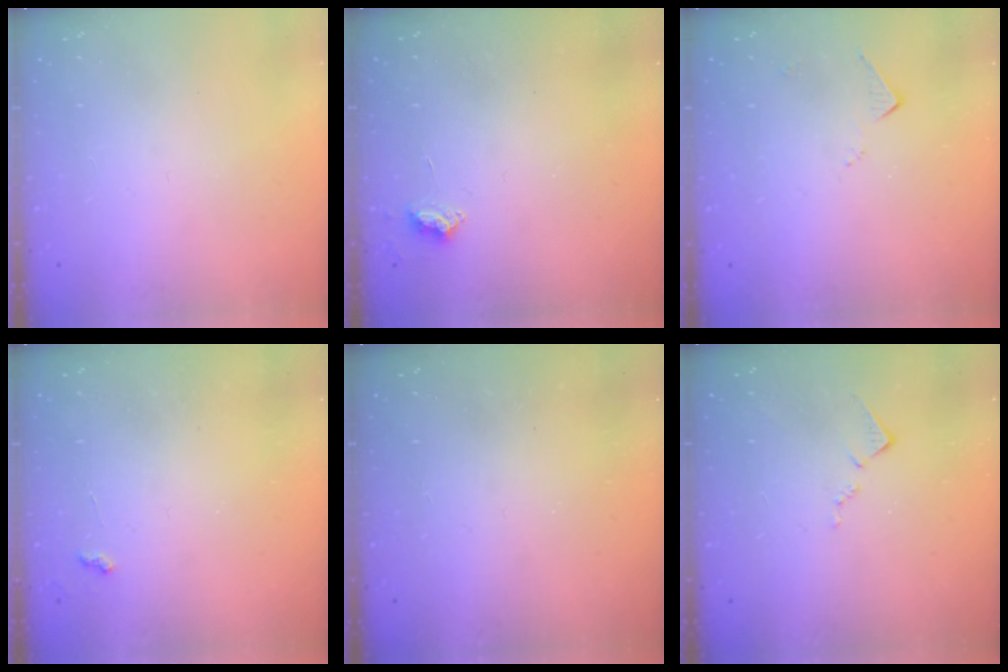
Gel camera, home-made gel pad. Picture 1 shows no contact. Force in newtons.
{"total": 3.9, "press": 3.9, "slide": 0.5}
{"total": 5.6, "press": 5.6, "slide": 0.6}
{"total": 4.0, "press": 4.0, "slide": 0.4}
{"total": 1.2, "press": 1.2, "slide": 0.3}
{"total": 8.0, "press": 8.0, "slide": 0.4}